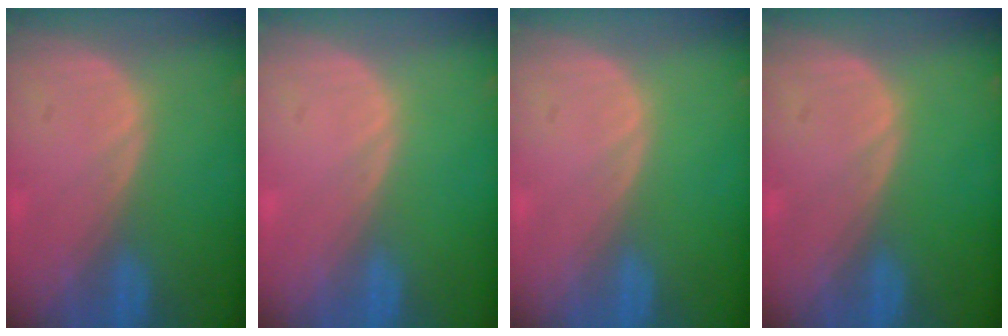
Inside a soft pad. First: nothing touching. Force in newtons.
{"total": 0.0}
{"total": 0.0}
{"total": 0.0}